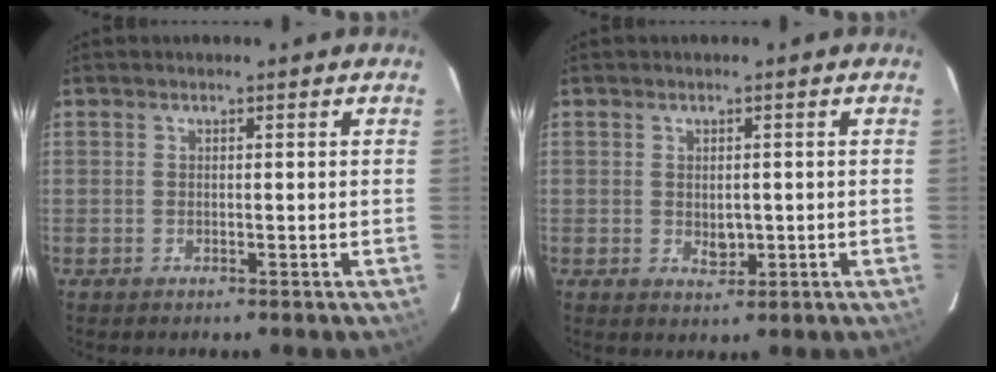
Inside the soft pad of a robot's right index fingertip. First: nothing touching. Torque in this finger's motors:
{"motor_torque": [0.23, -0.10, 0.04, 0.04]}